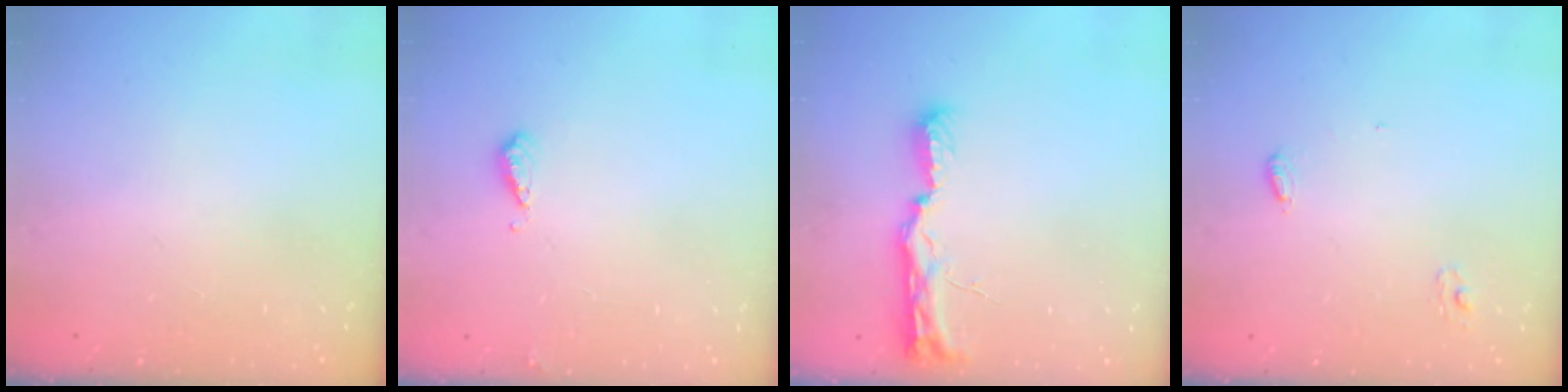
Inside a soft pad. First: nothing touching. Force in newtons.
{"total": 4.5, "press": 4.4, "slide": 0.8}
{"total": 9.6, "press": 9.3, "slide": 2.4}
{"total": 4.2, "press": 4.2, "slide": 0.3}